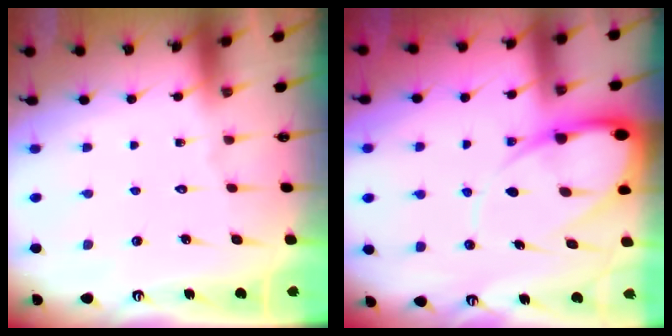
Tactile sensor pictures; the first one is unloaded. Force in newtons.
{"total": 12.3, "press": 12.3, "slide": 1.2}